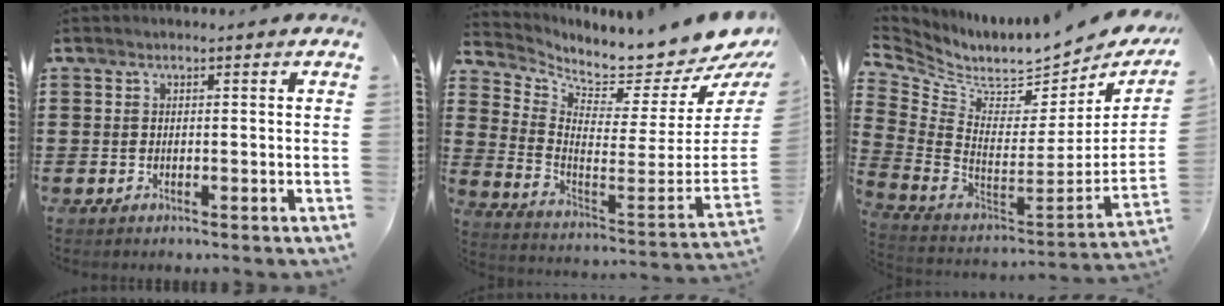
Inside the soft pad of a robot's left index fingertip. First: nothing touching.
{"total": 5.3, "force": [5.1, 0.0, 1.3], "torque": [-0.045, -0.082, 0.076]}
{"total": 6.0, "force": [5.1, 2.0, 2.6], "torque": [-0.086, -0.060, 0.084]}